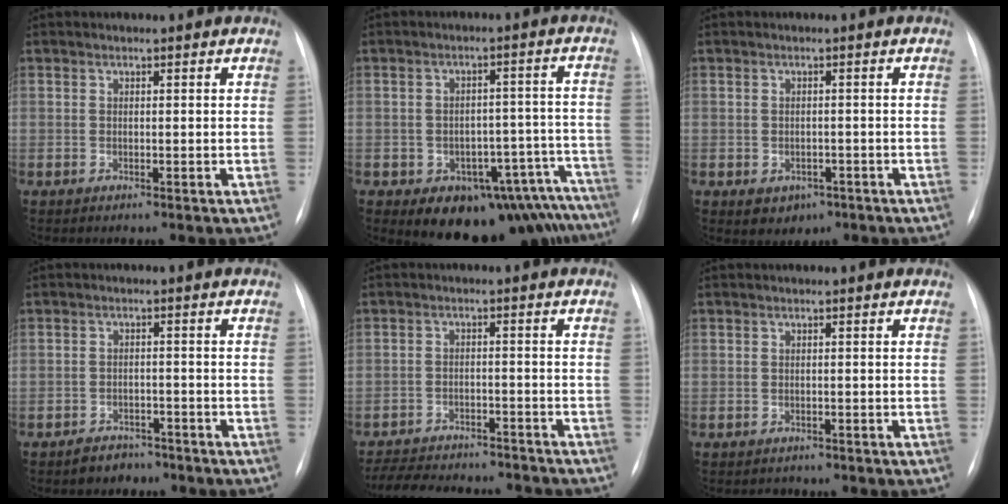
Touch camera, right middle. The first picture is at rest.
{"total": 15.2, "force": [-12.3, 6.5, 6.3], "torque": [-0.019, 0.052, -0.143]}
{"total": 3.4, "force": [-1.5, 2.6, 1.4], "torque": [-0.016, 0.003, -0.006]}
{"total": 3.3, "force": [-2.6, 2.0, 0.4], "torque": [-0.016, 0.006, -0.034]}
{"total": 15.5, "force": [-14.1, 3.8, 5.1], "torque": [-0.110, -0.001, -0.194]}
{"total": 1.1, "force": [-0.9, 0.6, -0.1], "torque": [-0.002, 0.000, -0.012]}